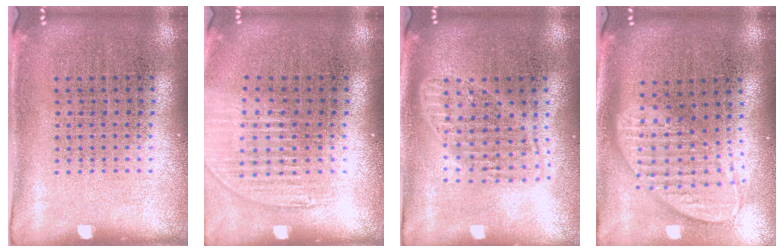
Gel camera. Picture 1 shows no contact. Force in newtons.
{"total": 1.1, "press": 1.1, "slide": 0.4}
{"total": 1.7, "press": 1.4, "slide": 0.9}
{"total": 2.0, "press": 1.5, "slide": 1.2}